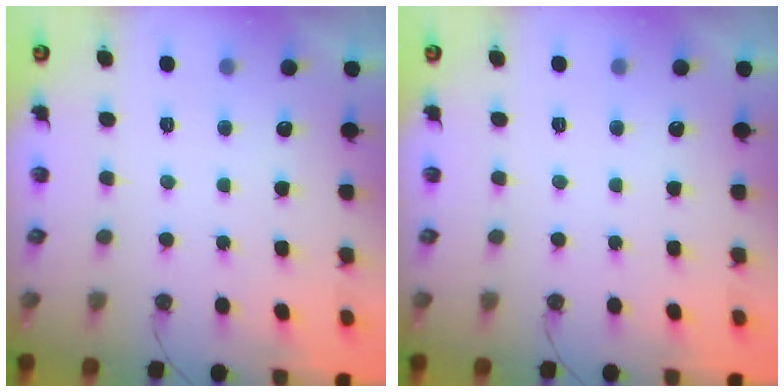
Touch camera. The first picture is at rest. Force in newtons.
{"total": 0.0}